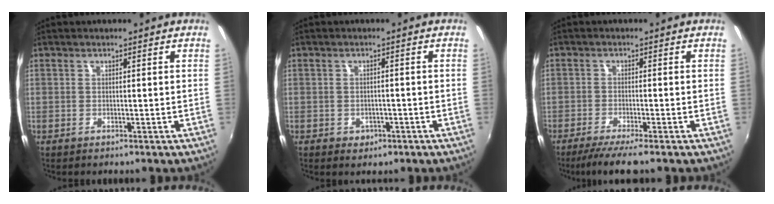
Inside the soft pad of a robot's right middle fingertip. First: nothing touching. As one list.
[{"total": 2.8, "force": [-1.3, 2.2, 1.2], "torque": [-0.026, -0.003, -0.013]}, {"total": 5.5, "force": [-4.4, -0.1, 3.3], "torque": [-0.076, -0.018, -0.075]}]